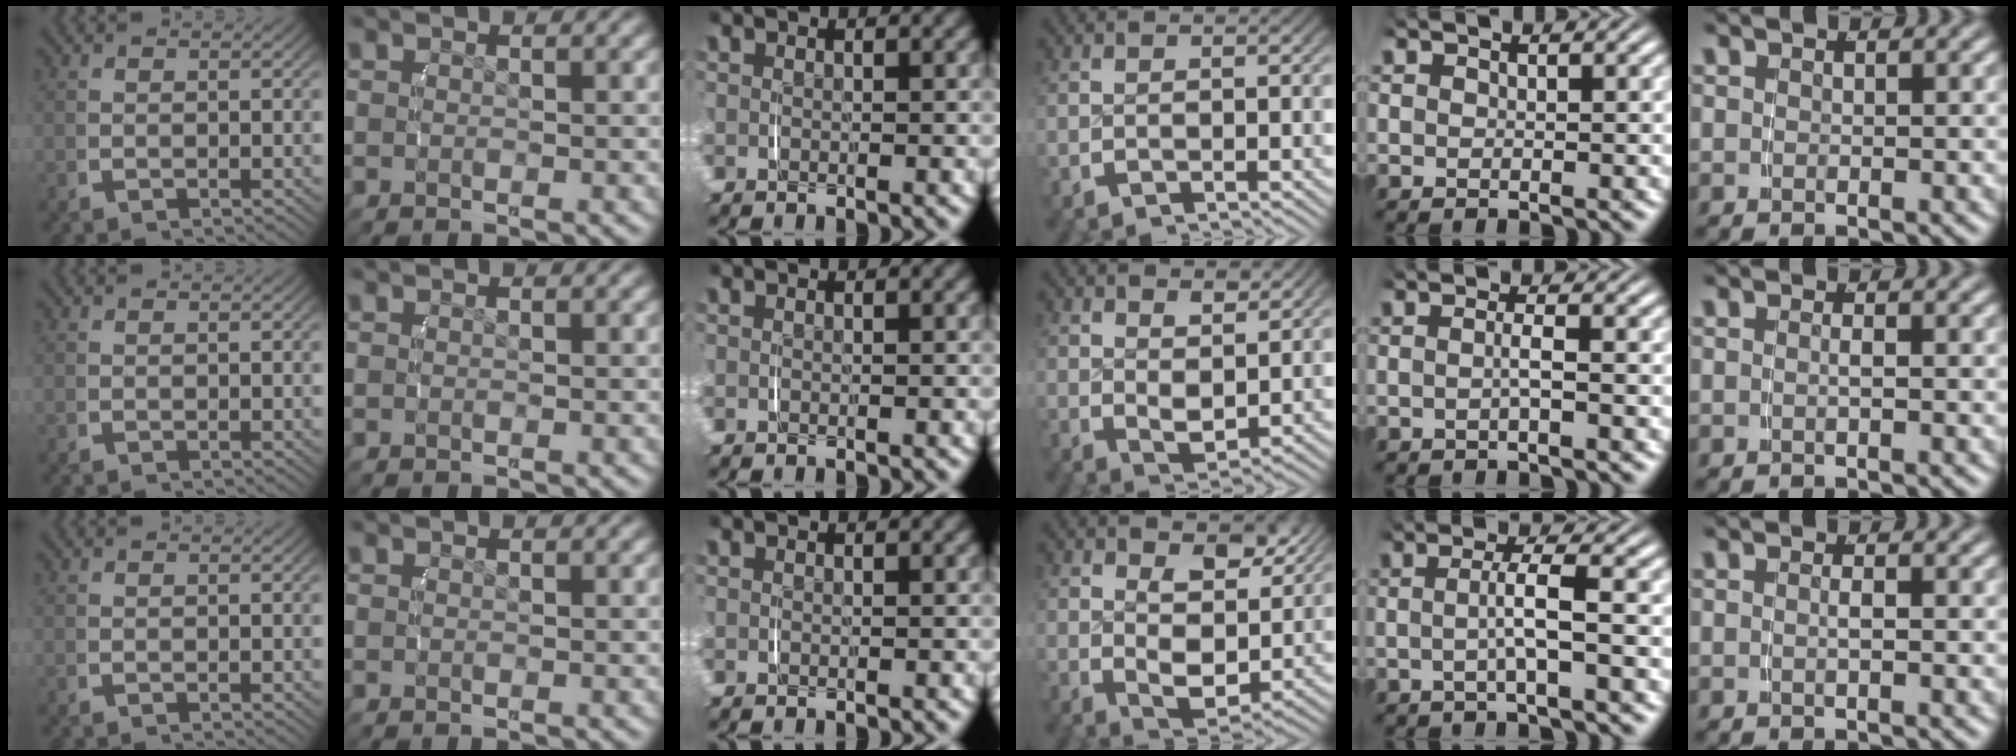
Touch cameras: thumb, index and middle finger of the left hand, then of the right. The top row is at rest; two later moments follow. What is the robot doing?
{"motion": "lift_and_place", "object": "camera"}